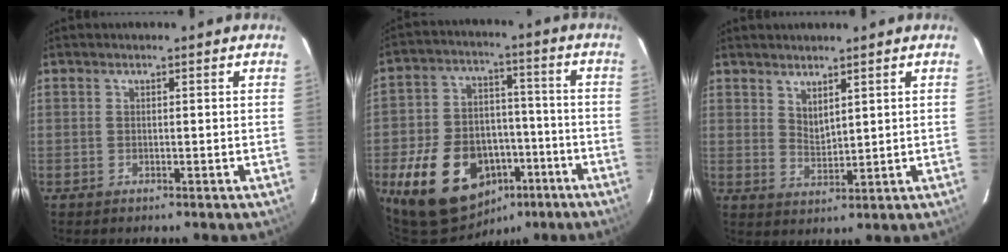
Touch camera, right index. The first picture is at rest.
{"total": 19.6, "force": [-9.9, 13.1, 10.7], "torque": [-0.228, 0.025, -0.135]}
{"total": 3.6, "force": [2.9, 1.2, 1.8], "torque": [-0.028, -0.005, 0.051]}